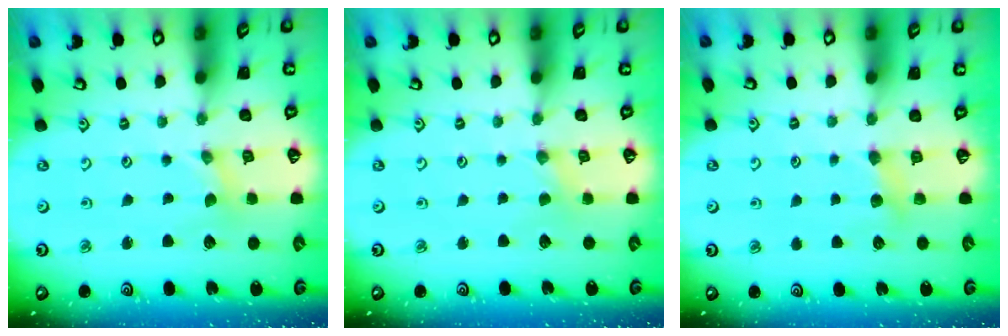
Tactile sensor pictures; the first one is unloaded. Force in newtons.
{"total": 0.9, "press": 0.9, "slide": 0.2}
{"total": 4.7, "press": 4.6, "slide": 0.7}